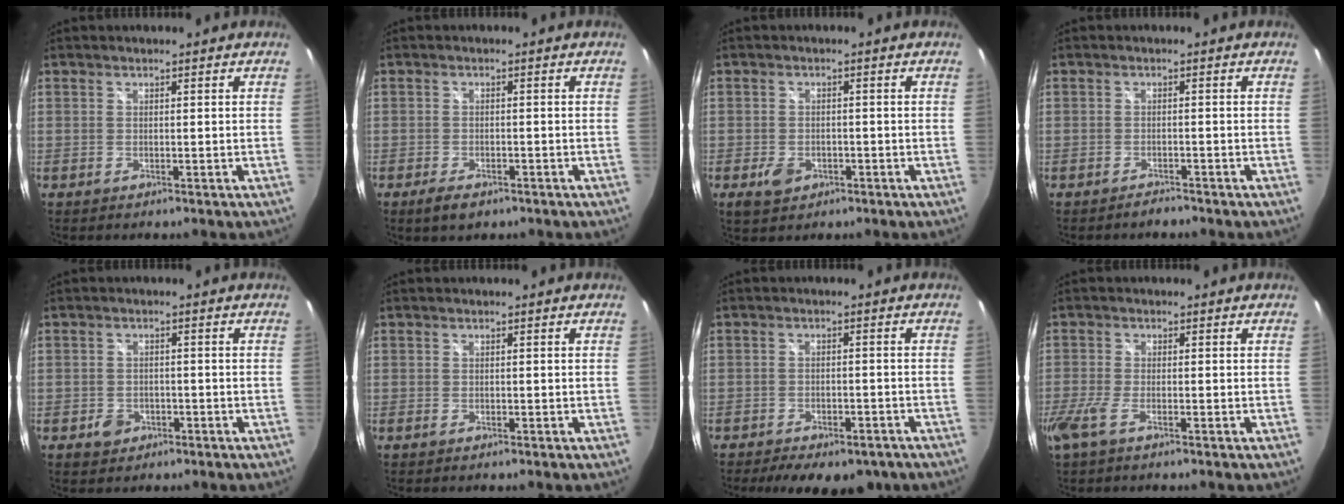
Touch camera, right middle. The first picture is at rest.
{"total": 3.9, "force": [-2.5, 1.8, 2.4], "torque": [-0.055, -0.010, -0.043]}
{"total": 3.8, "force": [-1.7, 2.6, 2.1], "torque": [-0.046, -0.005, -0.026]}
{"total": 1.5, "force": [-1.4, 0.3, 0.2], "torque": [-0.006, 0.001, -0.022]}
{"total": 3.0, "force": [-1.4, 2.4, 1.0], "torque": [-0.021, 0.002, -0.019]}
{"total": 0.0}
{"total": 11.5, "force": [-8.6, 4.9, 5.9], "torque": [-0.126, -0.015, -0.110]}
{"total": 4.1, "force": [-2.3, 0.9, 3.3], "torque": [-0.079, -0.012, -0.045]}